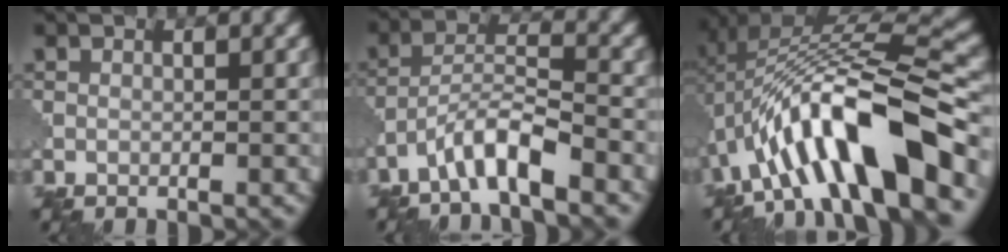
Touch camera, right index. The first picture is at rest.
{"total": 4.4, "force": [-3.2, 0.5, 3.0], "torque": [-0.054, 0.016, -0.069]}
{"total": 12.9, "force": [-4.8, 3.7, 11.4], "torque": [-0.189, 0.023, -0.077]}